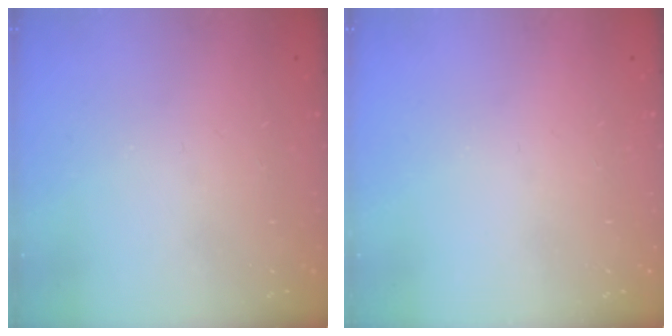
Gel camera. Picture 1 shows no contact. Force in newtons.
{"total": 0.0}